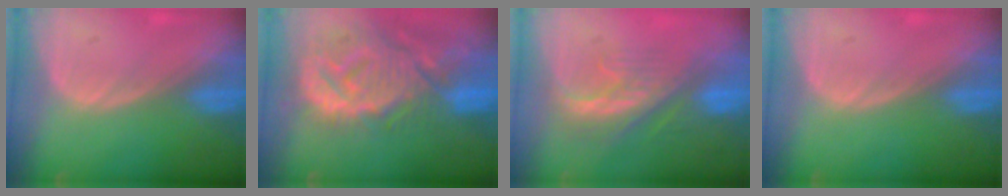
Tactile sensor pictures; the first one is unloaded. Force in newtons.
{"total": 14.1, "press": 12.2, "slide": 7.1}
{"total": 8.4, "press": 7.5, "slide": 3.7}
{"total": 0.0}